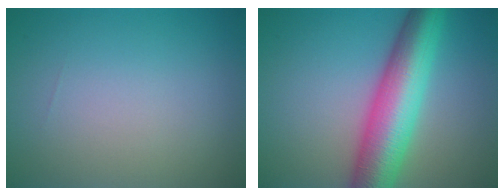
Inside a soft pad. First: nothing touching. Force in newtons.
{"total": 9.4, "press": 9.4, "slide": 0.2}